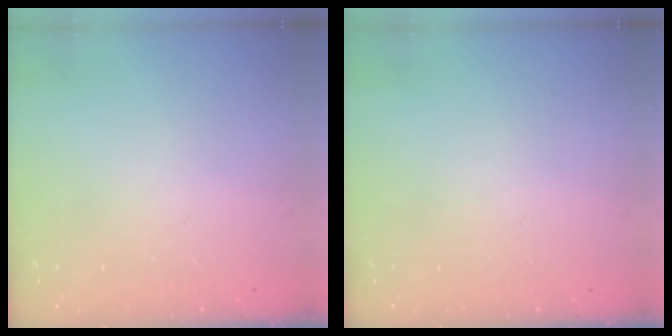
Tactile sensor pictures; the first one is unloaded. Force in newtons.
{"total": 0.0}